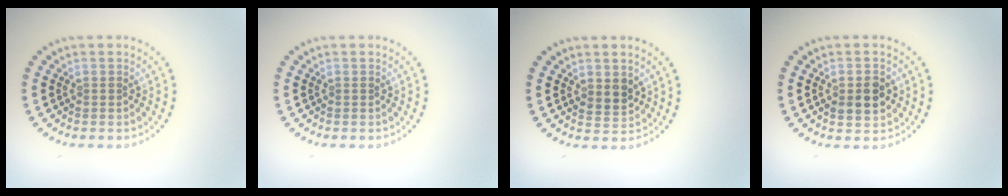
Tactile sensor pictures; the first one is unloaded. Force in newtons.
{"total": 0.0}
{"total": 1.9, "press": 1.7, "slide": 0.8}
{"total": 2.9, "press": 2.9, "slide": 0.2}